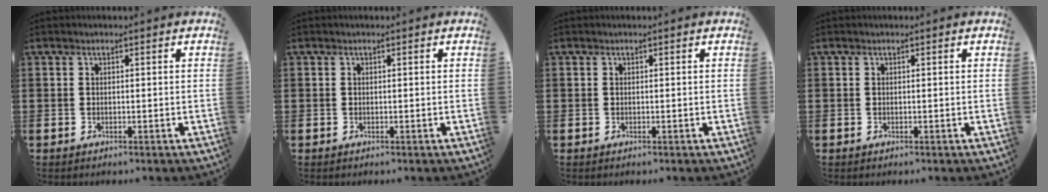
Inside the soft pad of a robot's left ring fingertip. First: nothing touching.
{"total": 0.0}
{"total": 0.0}
{"total": 0.0}